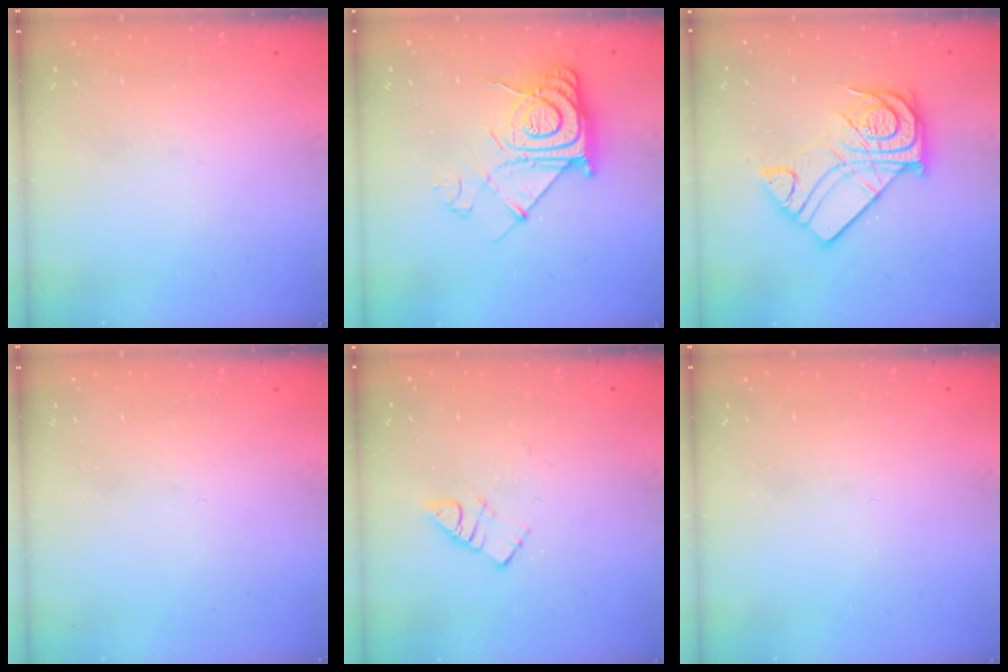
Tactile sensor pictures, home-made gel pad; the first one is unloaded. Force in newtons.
{"total": 13.0, "press": 13.0, "slide": 0.8}
{"total": 16.6, "press": 16.5, "slide": 1.4}
{"total": 1.5, "press": 1.5, "slide": 0.1}
{"total": 4.8, "press": 4.7, "slide": 0.8}
{"total": 0.0}